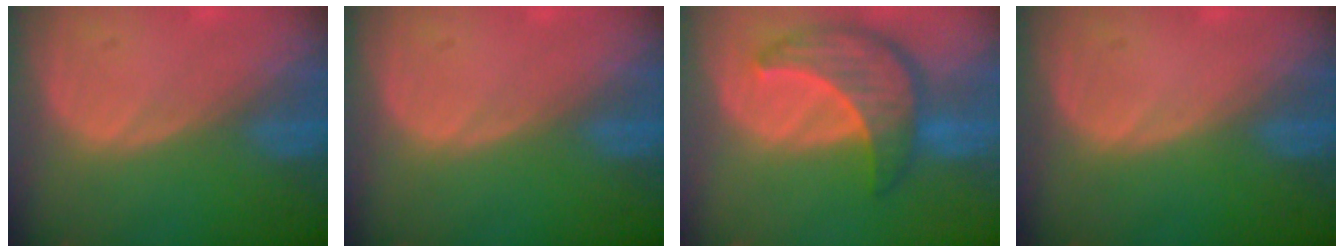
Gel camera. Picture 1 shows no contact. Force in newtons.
{"total": 0.0}
{"total": 8.6, "press": 7.8, "slide": 3.8}
{"total": 0.0}